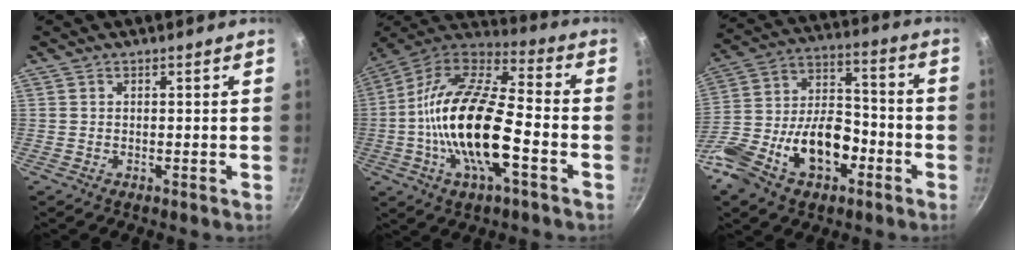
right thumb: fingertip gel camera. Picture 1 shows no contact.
{"total": 22.5, "force": [-5.0, 8.9, 20.1], "torque": [-0.375, 0.033, -0.113]}
{"total": 19.8, "force": [-7.6, 12.0, 13.8], "torque": [-0.229, 0.059, -0.142]}